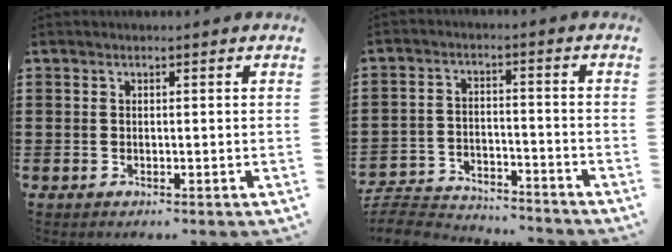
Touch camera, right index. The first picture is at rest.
{"total": 5.4, "force": [-5.3, 0.9, 0.8], "torque": [-0.032, 0.003, -0.111]}